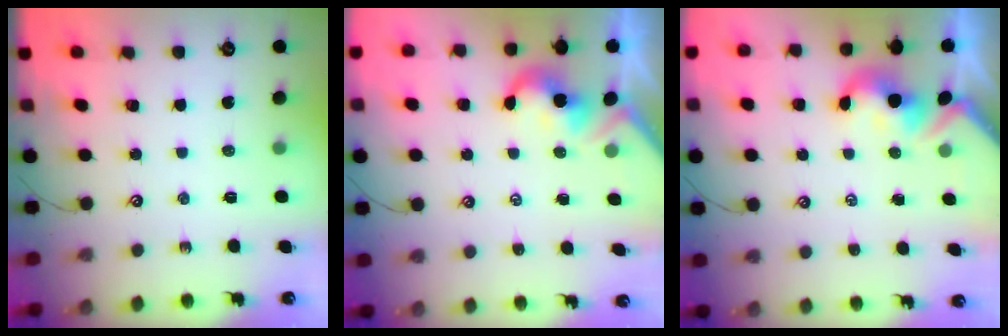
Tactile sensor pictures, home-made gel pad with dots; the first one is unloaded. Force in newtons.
{"total": 1.9, "press": 1.8, "slide": 0.5}
{"total": 2.2, "press": 2.1, "slide": 0.5}